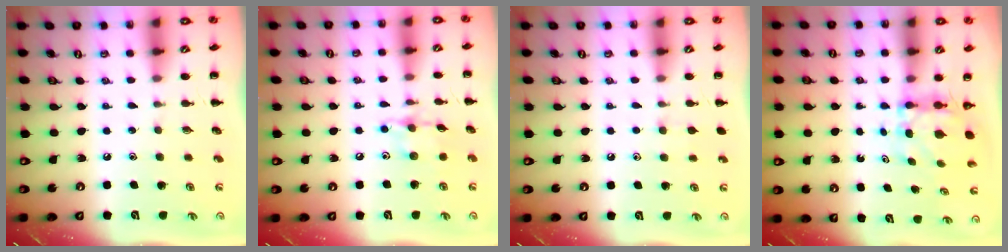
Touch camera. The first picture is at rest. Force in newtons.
{"total": 9.2, "press": 9.2, "slide": 0.4}
{"total": 5.5, "press": 5.2, "slide": 1.8}
{"total": 6.2, "press": 6.2, "slide": 0.9}